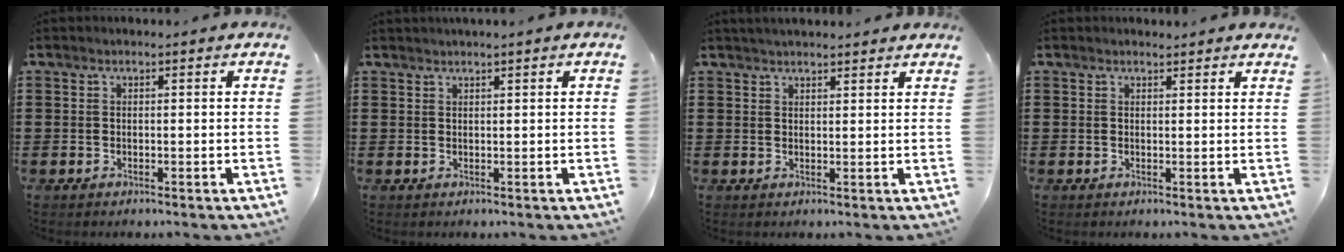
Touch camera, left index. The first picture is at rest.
{"total": 0.8, "force": [0.7, -0.1, 0.4], "torque": [-0.006, -0.002, 0.014]}
{"total": 2.0, "force": [2.0, 0.1, 0.4], "torque": [-0.012, 0.000, 0.038]}
{"total": 1.1, "force": [1.1, 0.2, 0.1], "torque": [-0.005, 0.000, 0.021]}